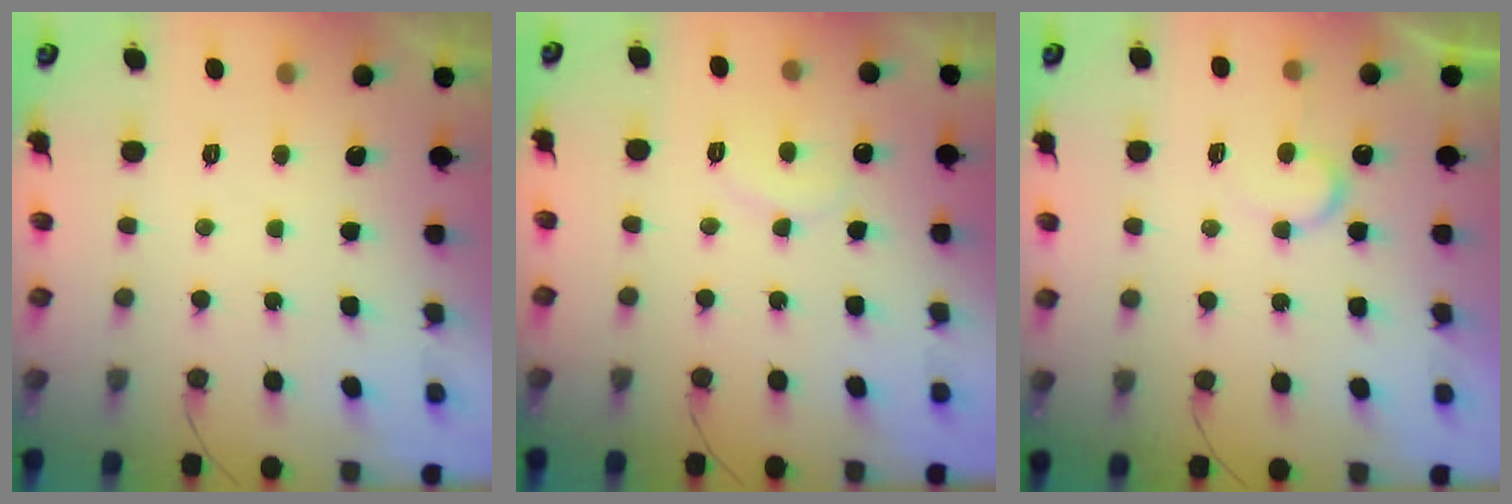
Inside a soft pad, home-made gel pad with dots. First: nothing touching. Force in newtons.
{"total": 6.9, "press": 6.9, "slide": 0.6}
{"total": 7.1, "press": 7.1, "slide": 0.5}